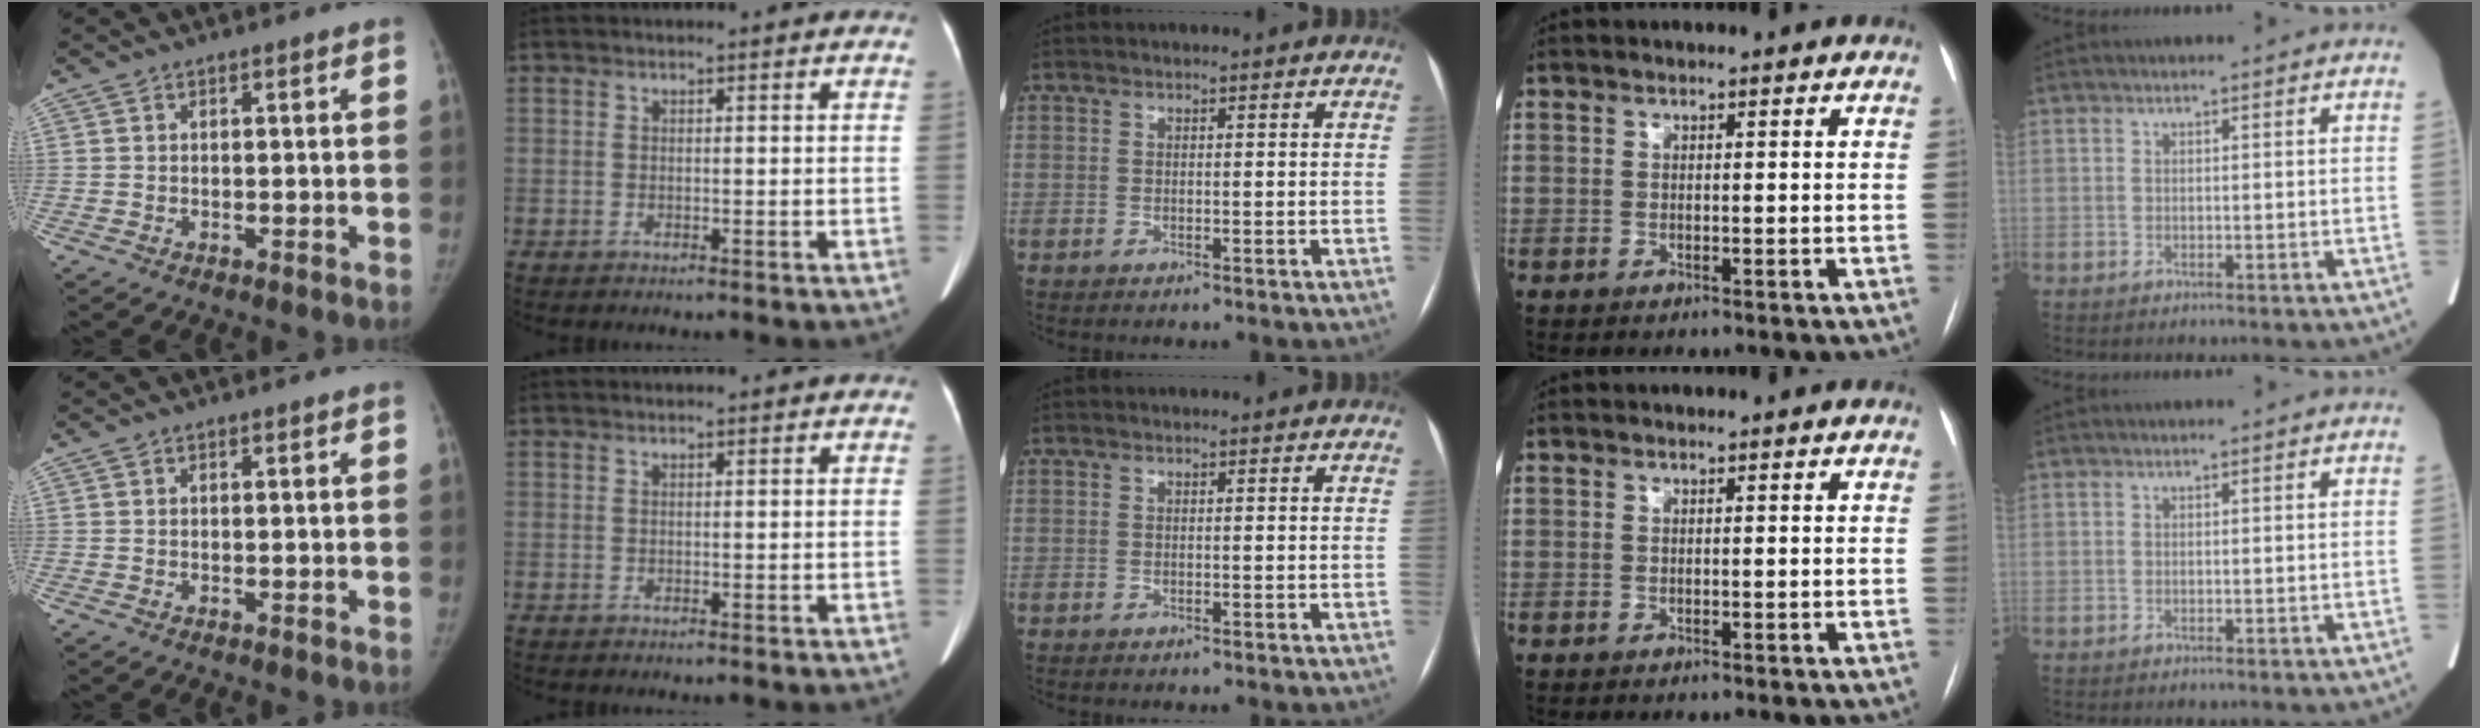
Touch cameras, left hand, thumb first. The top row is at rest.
{}